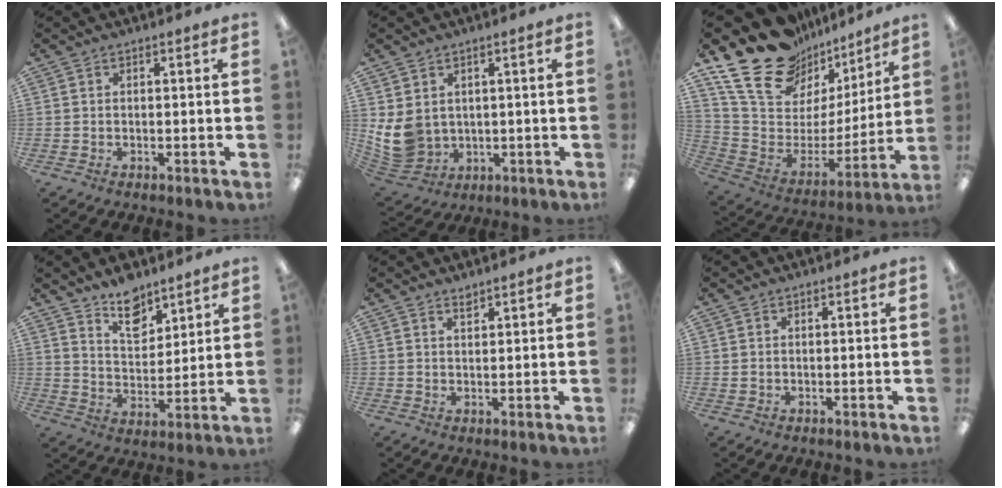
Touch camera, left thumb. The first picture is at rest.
{"total": 9.1, "force": [1.7, 7.7, 4.6], "torque": [-0.124, -0.014, 0.037]}
{"total": 22.7, "force": [16.8, 12.2, 9.1], "torque": [-0.156, -0.121, 0.312]}
{"total": 10.2, "force": [8.1, 5.1, 3.4], "torque": [-0.047, -0.051, 0.149]}
{"total": 1.8, "force": [1.8, 0.5, 0.3], "torque": [0.000, -0.007, 0.032]}
{"total": 0.8, "force": [0.5, 0.5, 0.1], "torque": [-0.002, 0.002, 0.010]}